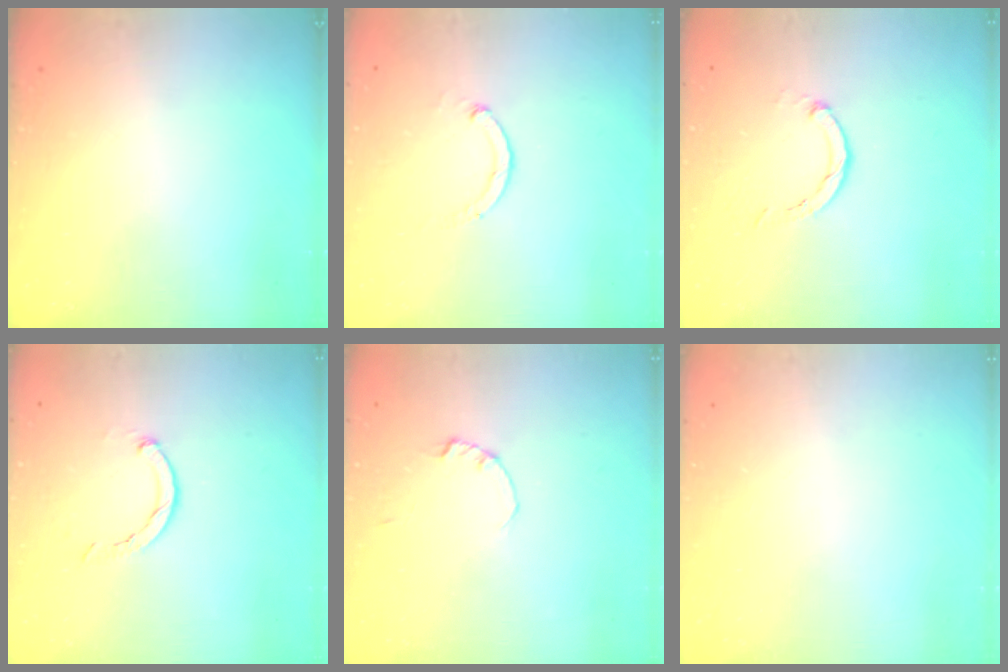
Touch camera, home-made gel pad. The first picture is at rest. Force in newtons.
{"total": 1.8, "press": 1.7, "slide": 0.5}
{"total": 2.4, "press": 2.4, "slide": 0.4}
{"total": 1.9, "press": 1.9, "slide": 0.3}
{"total": 0.0}
{"total": 0.0}